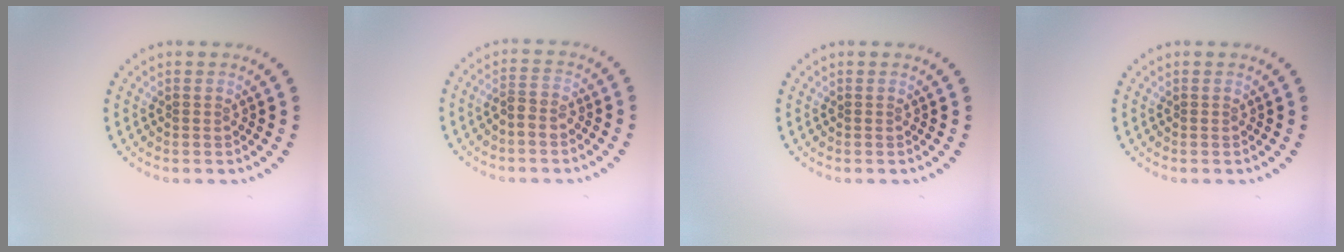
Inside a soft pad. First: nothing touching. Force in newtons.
{"total": 1.8, "press": 1.6, "slide": 0.9}
{"total": 0.0}
{"total": 0.0}